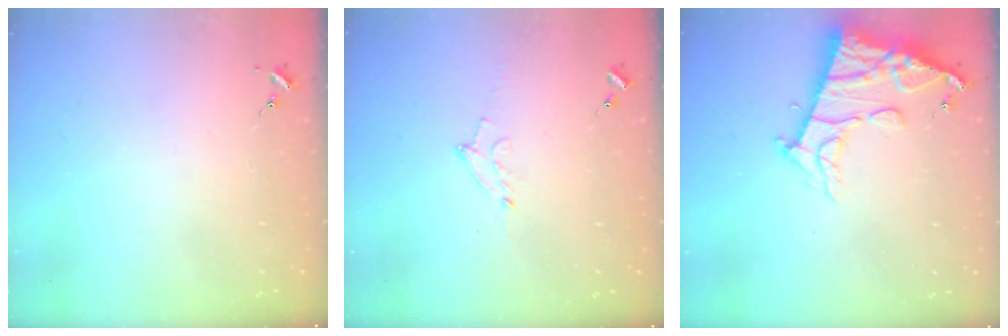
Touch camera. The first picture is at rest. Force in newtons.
{"total": 6.2, "press": 6.1, "slide": 0.9}
{"total": 14.5, "press": 14.5, "slide": 1.2}